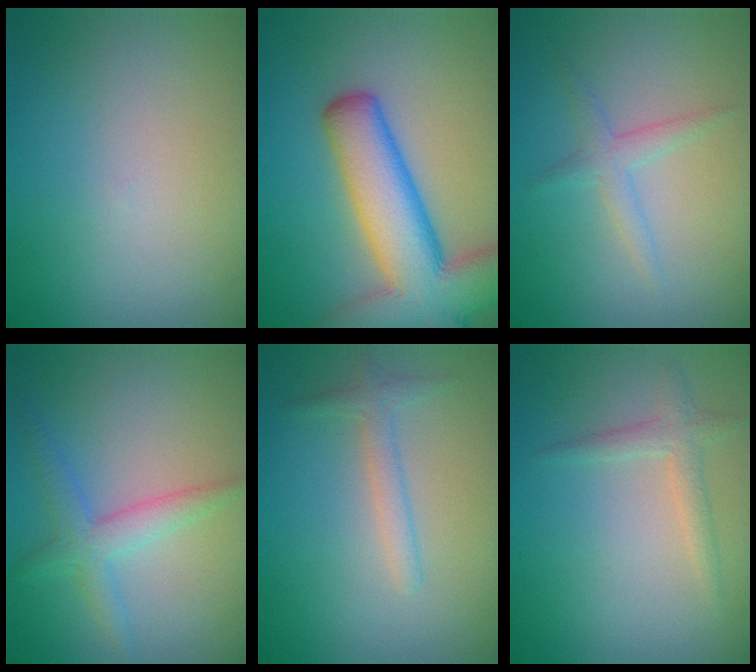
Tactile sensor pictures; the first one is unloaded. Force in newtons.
{"total": 11.3, "press": 11.2, "slide": 0.8}
{"total": 1.8, "press": 1.8, "slide": 0.1}
{"total": 2.6, "press": 2.6, "slide": 0.1}
{"total": 1.6, "press": 1.6, "slide": 0.1}
{"total": 1.7, "press": 1.7, "slide": 0.0}